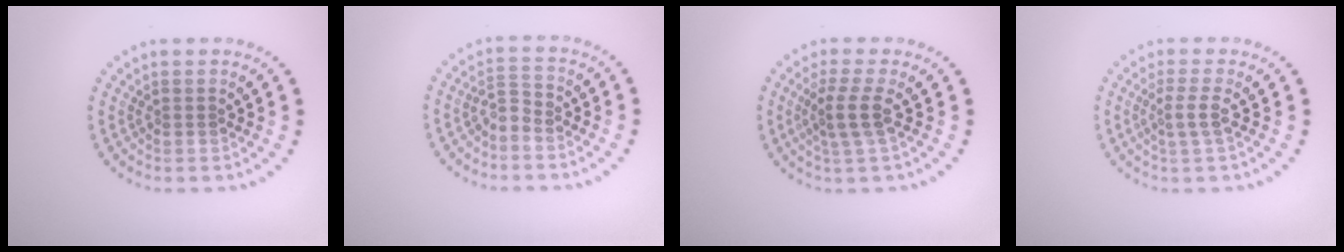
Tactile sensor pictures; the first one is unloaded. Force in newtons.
{"total": 1.8, "press": 1.4, "slide": 1.2}
{"total": 2.5, "press": 2.0, "slide": 1.6}
{"total": 1.8, "press": 1.3, "slide": 1.2}